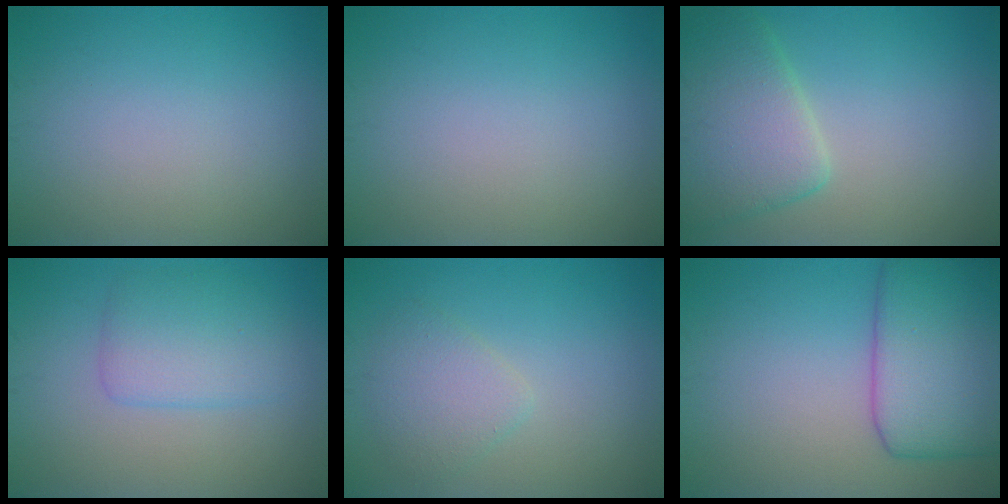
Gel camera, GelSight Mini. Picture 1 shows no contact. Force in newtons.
{"total": 0.0}
{"total": 5.9, "press": 5.9, "slide": 0.2}
{"total": 3.6, "press": 3.6, "slide": 0.2}
{"total": 2.5, "press": 2.5, "slide": 0.2}
{"total": 8.2, "press": 8.2, "slide": 0.3}